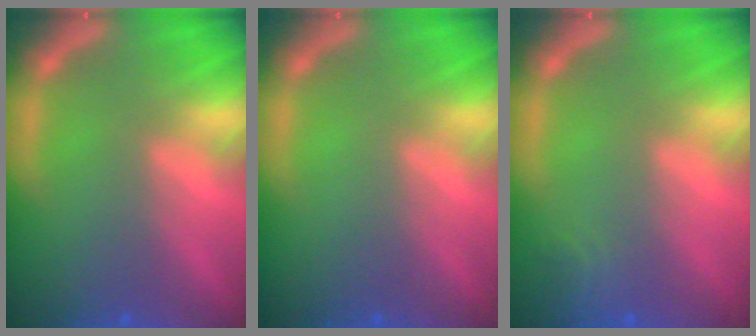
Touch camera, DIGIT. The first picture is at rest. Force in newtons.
{"total": 0.0}
{"total": 1.4}